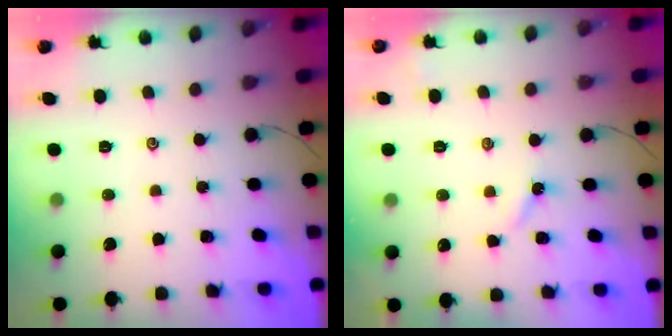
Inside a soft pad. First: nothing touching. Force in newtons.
{"total": 3.0, "press": 3.0, "slide": 0.3}